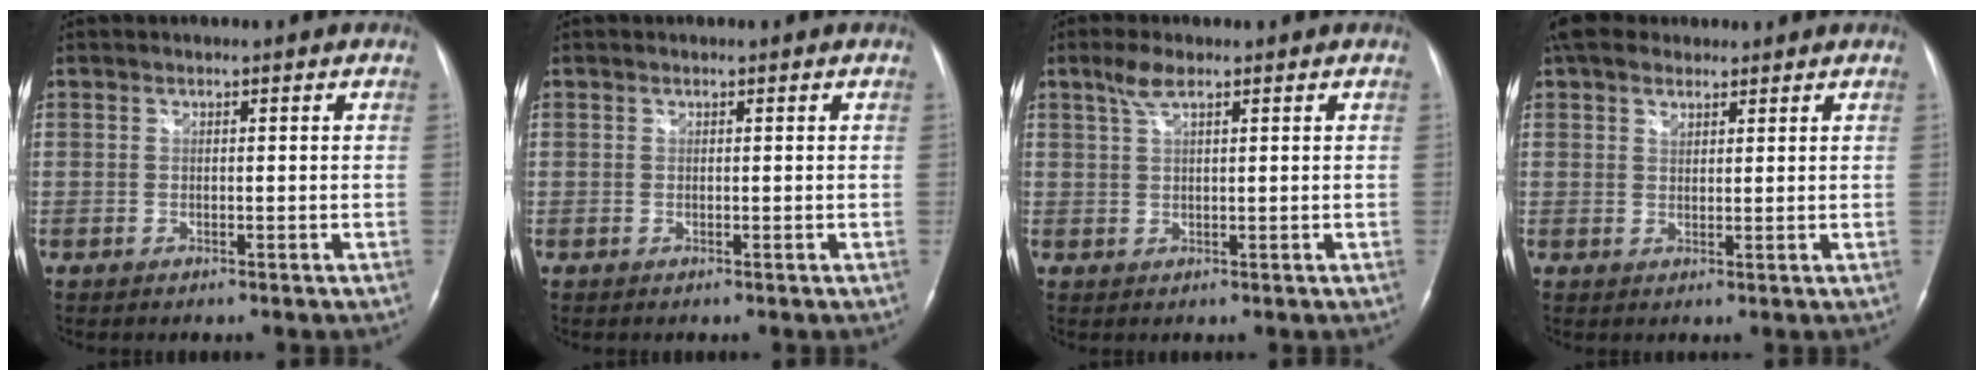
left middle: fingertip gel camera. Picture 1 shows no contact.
{"total": 0.0}
{"total": 3.0, "force": [1.9, 0.7, 2.2], "torque": [-0.052, 0.010, 0.042]}
{"total": 5.1, "force": [3.7, 2.8, 2.0], "torque": [-0.044, 0.028, 0.070]}